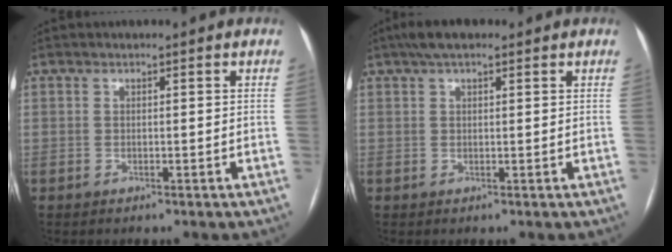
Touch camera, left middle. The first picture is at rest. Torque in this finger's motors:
{"motor_torque": [0.55, -0.51, 0.17, 0.06]}